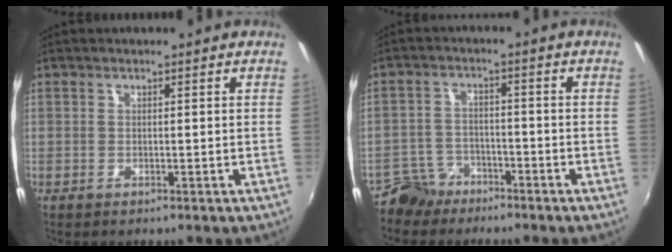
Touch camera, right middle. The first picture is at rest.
{"total": 6.5, "force": [-5.3, 3.7, 0.9], "torque": [-0.032, 0.013, -0.096]}